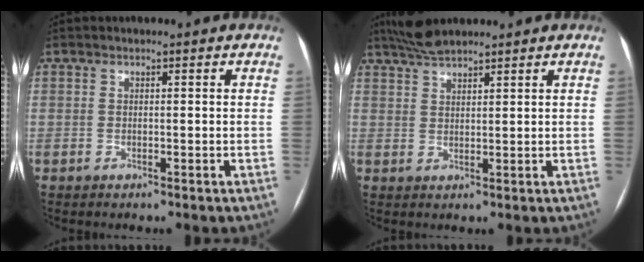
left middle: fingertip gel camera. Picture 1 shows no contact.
{"total": 4.7, "force": [4.2, 0.7, 1.8], "torque": [-0.043, 0.020, 0.084]}